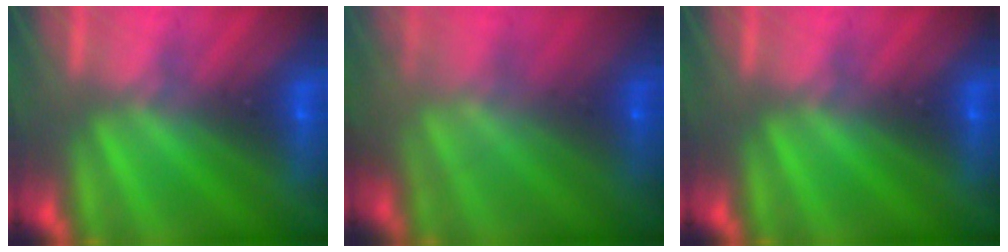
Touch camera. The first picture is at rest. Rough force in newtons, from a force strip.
{"total": 6.9}
{"total": 0.0}